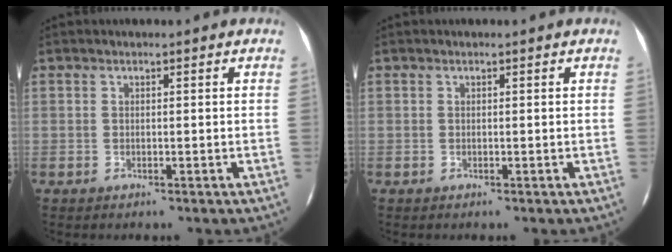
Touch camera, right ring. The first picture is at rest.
{"total": 0.0}